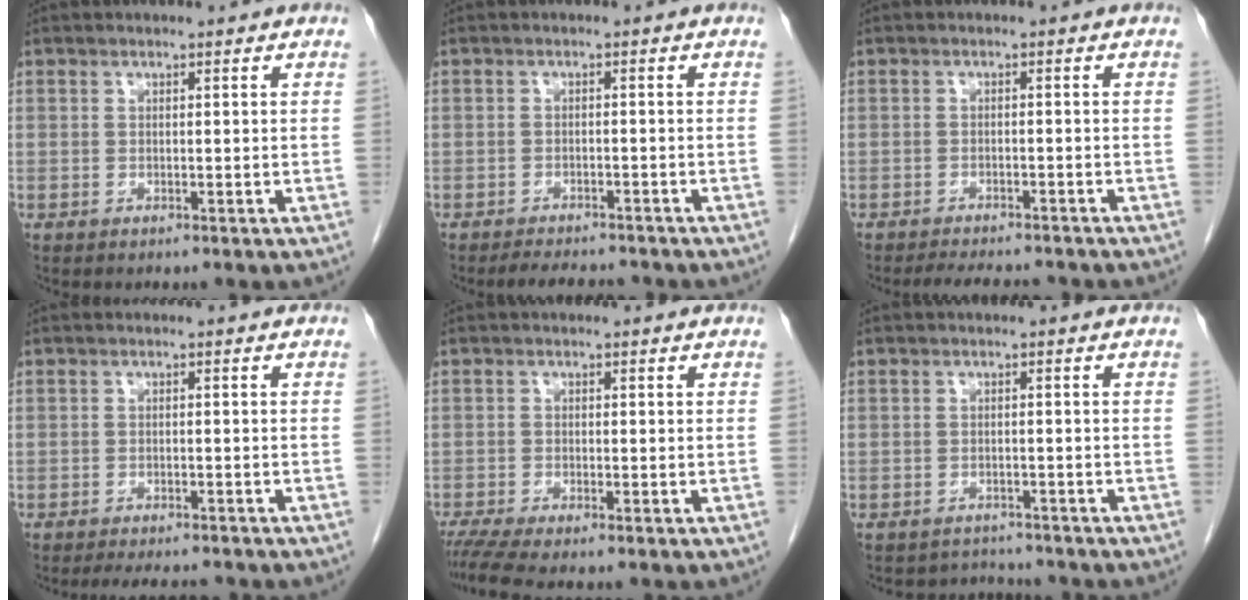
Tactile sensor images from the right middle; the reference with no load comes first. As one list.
[{"total": 5.7, "force": [-5.2, 1.4, 1.8], "torque": [-0.024, -0.007, -0.076]}, {"total": 7.2, "force": [-6.6, 1.4, 2.6], "torque": [-0.037, -0.007, -0.090]}, {"total": 6.7, "force": [-6.0, 1.3, 2.6], "torque": [-0.033, -0.009, -0.082]}, {"total": 4.0, "force": [-3.4, -0.4, 2.1], "torque": [-0.039, -0.012, -0.062]}, {"total": 3.3, "force": [-3.2, 0.5, -0.8], "torque": [0.009, 0.001, -0.048]}]